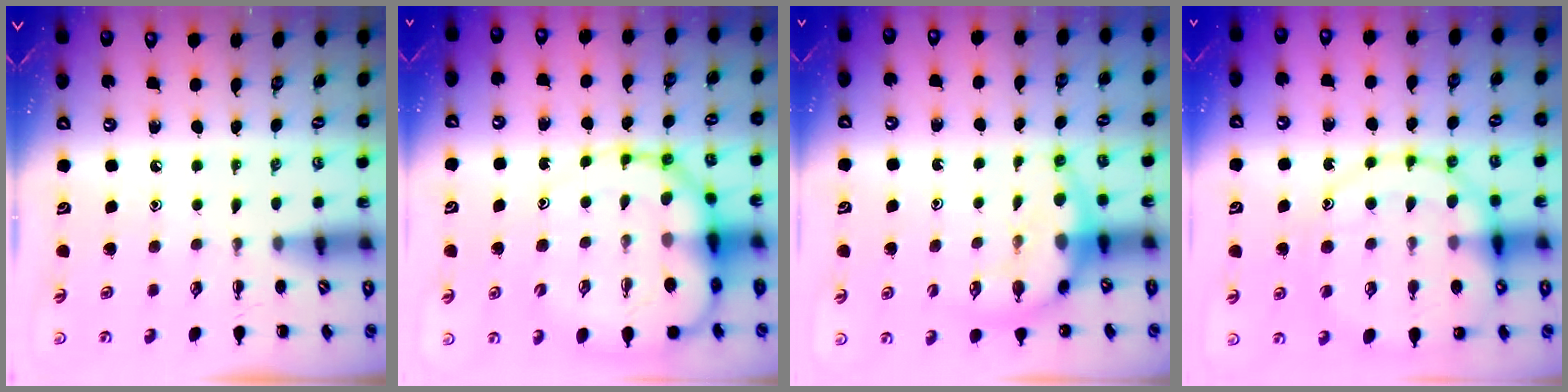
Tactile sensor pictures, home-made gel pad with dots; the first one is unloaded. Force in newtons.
{"total": 16.1, "press": 15.4, "slide": 4.5}
{"total": 9.2, "press": 9.0, "slide": 1.6}
{"total": 16.6, "press": 16.5, "slide": 2.2}